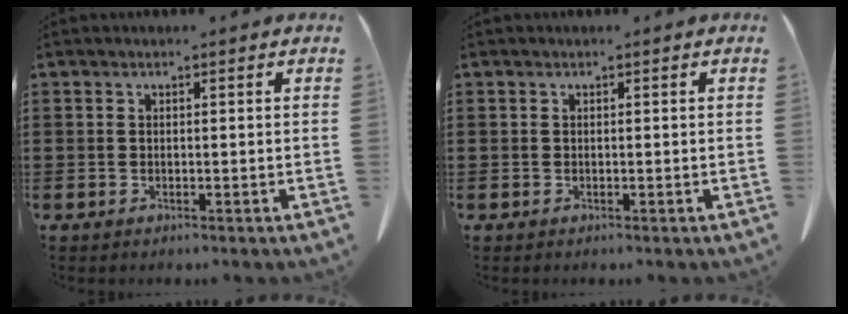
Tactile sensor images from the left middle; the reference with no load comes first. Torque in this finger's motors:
{"motor_torque": [0.00, 0.00, 0.00, 0.00]}